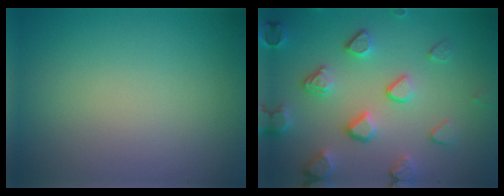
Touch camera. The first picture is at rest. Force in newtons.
{"total": 4.1, "press": 3.6, "slide": 2.0}